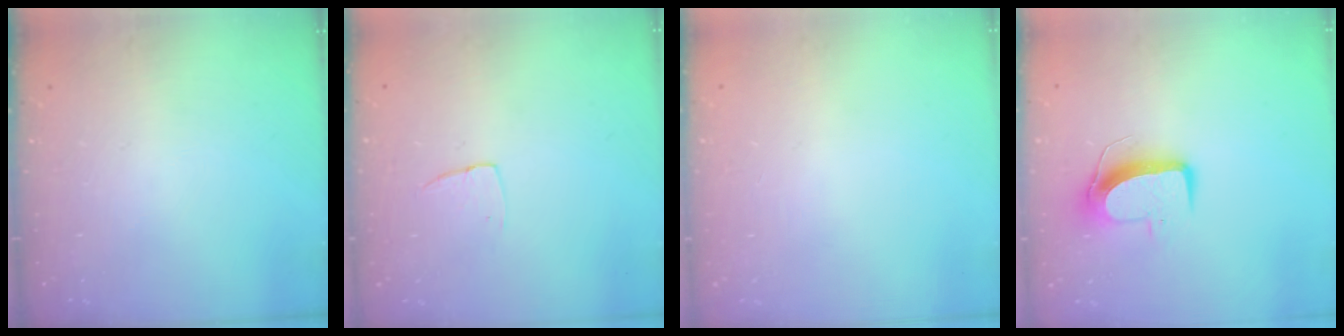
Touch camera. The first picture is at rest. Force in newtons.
{"total": 3.7, "press": 3.7, "slide": 0.2}
{"total": 0.0}
{"total": 9.7, "press": 9.7, "slide": 0.3}